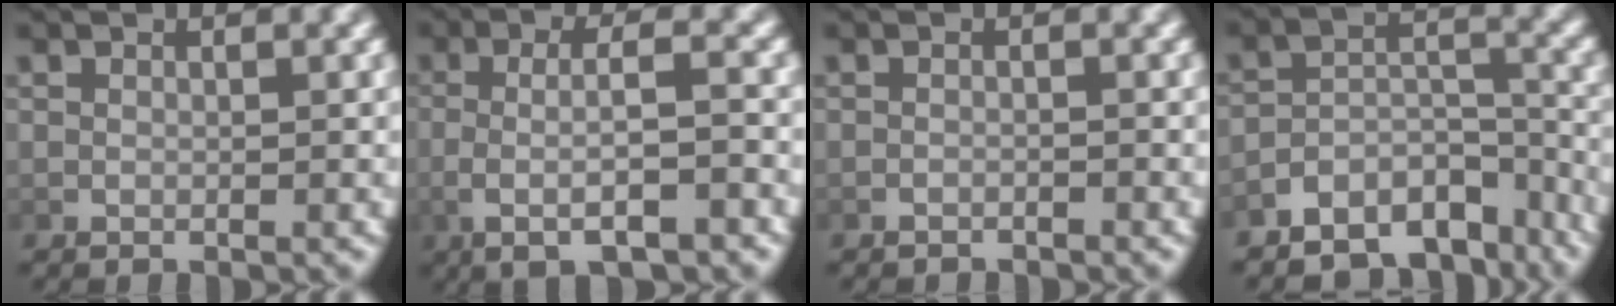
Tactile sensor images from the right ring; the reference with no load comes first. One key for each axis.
{"total": 4.9, "fx": -1.4, "fy": 1.5, "fz": 4.5, "tx": -0.083, "ty": 0.000, "tz": -0.019}
{"total": 1.2, "fx": -1.2, "fy": 0.0, "fz": 0.0, "tx": -0.007, "ty": -0.004, "tz": -0.017}
{"total": 9.3, "fx": -7.2, "fy": 4.4, "fz": 3.9, "tx": -0.047, "ty": -0.013, "tz": -0.112}